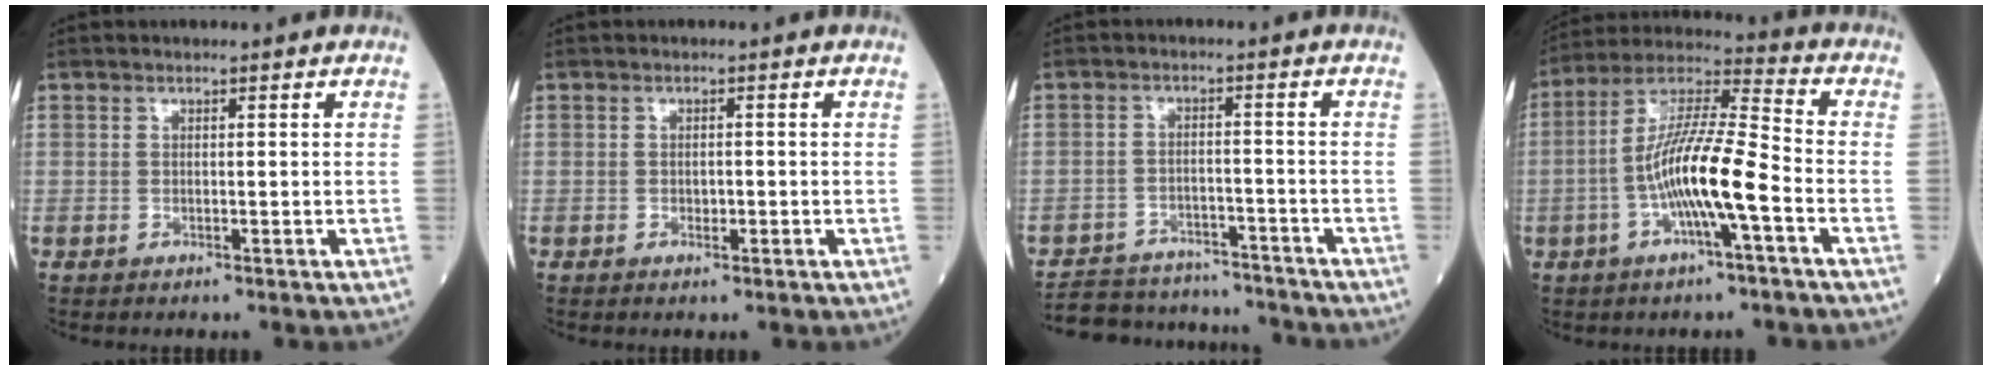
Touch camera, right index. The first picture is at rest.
{"total": 1.0, "force": [-0.4, 0.6, 0.7], "torque": [-0.013, 0.001, -0.005]}
{"total": 13.2, "force": [-12.4, 3.8, 2.7], "torque": [-0.048, 0.016, -0.175]}
{"total": 13.0, "force": [-3.7, 1.1, 12.4], "torque": [-0.240, 0.011, -0.073]}